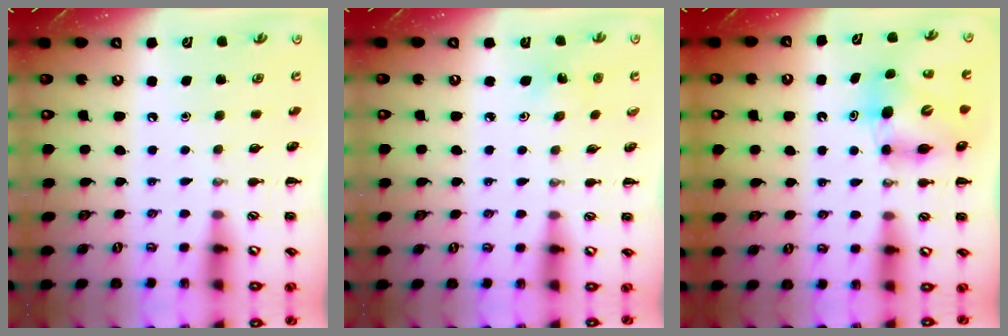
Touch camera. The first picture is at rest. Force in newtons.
{"total": 3.0, "press": 2.9, "slide": 0.9}
{"total": 6.4, "press": 6.2, "slide": 1.4}